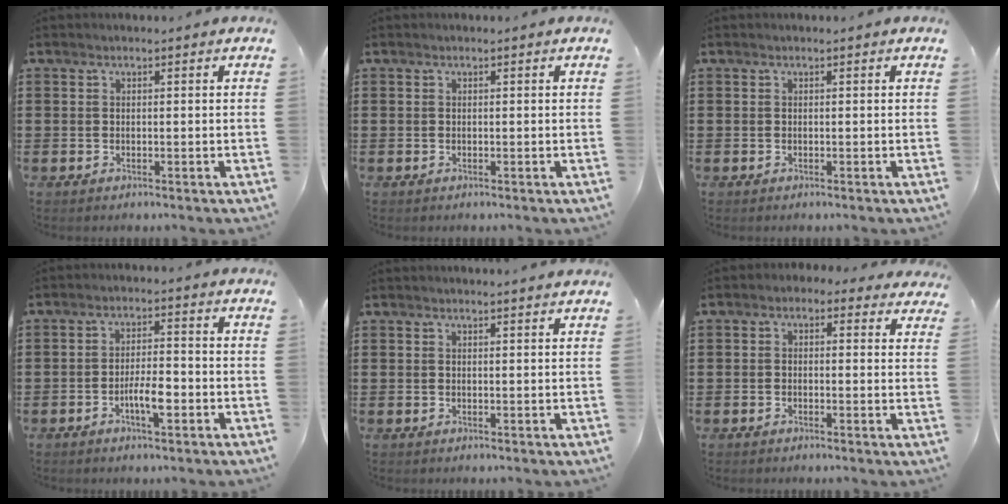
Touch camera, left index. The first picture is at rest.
{"total": 0.0}
{"total": 0.0}
{"total": 4.9, "force": [-1.8, 1.5, 4.3], "torque": [-0.079, 0.007, -0.035]}
{"total": 1.1, "force": [1.1, -0.1, 0.2], "torque": [-0.005, -0.003, 0.022]}
{"total": 1.2, "force": [0.2, 1.0, 0.7], "torque": [-0.019, 0.007, 0.001]}